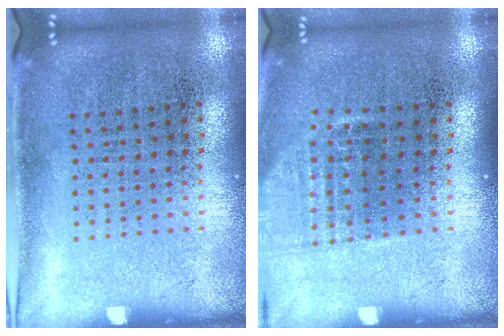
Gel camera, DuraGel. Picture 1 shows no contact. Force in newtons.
{"total": 0.9, "press": 0.8, "slide": 0.4}